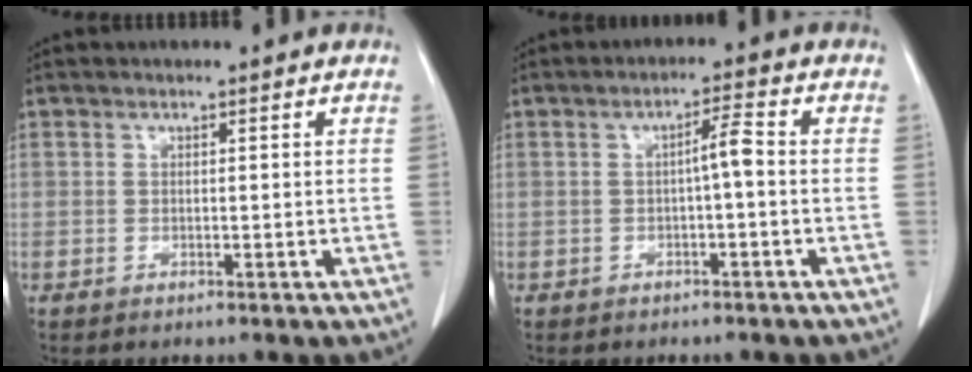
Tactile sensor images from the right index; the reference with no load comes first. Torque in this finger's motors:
{"motor_torque": [0.50, -0.09, 0.15, 0.07]}